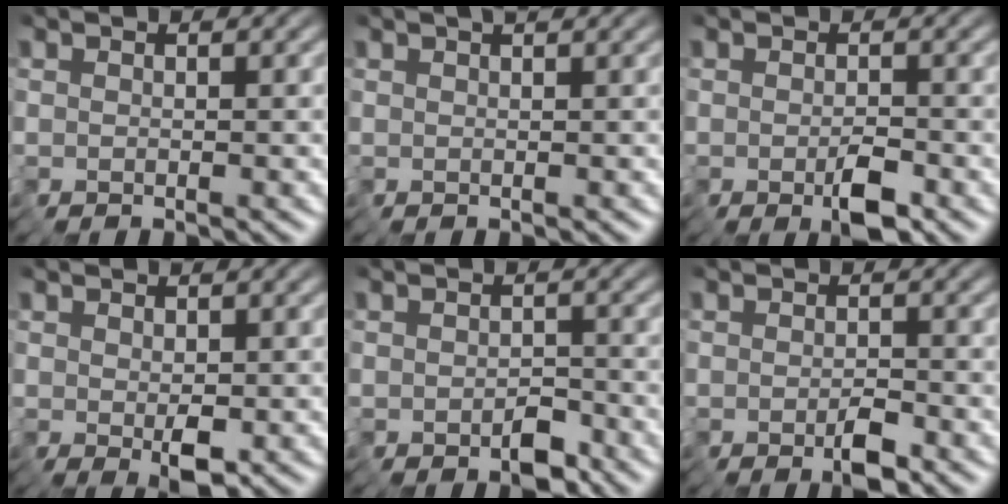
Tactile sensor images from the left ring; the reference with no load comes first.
{"total": 1.0, "force": [0.5, 0.1, 0.8], "torque": [-0.013, 0.008, 0.009]}
{"total": 2.5, "force": [-1.1, 0.8, 2.1], "torque": [-0.036, 0.000, -0.014]}
{"total": 2.0, "force": [0.1, 1.0, 1.7], "torque": [-0.034, -0.001, 0.010]}
{"total": 2.8, "force": [-1.5, 1.5, 1.9], "torque": [-0.028, -0.004, -0.021]}
{"total": 2.1, "force": [-1.0, 0.7, 1.7], "torque": [-0.031, 0.001, -0.014]}